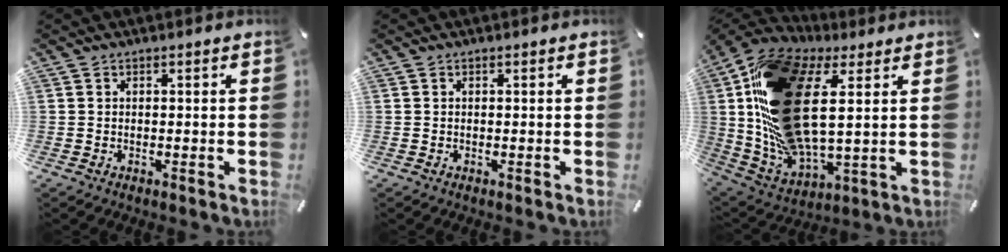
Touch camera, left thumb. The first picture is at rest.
{"total": 0.0}
{"total": 22.6, "force": [6.1, 12.3, 18.0], "torque": [-0.385, -0.027, 0.109]}